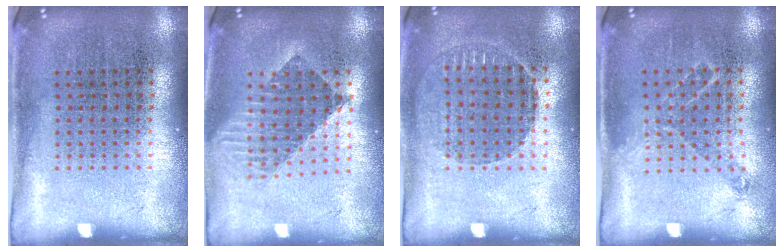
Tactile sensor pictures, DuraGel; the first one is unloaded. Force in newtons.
{"total": 1.5, "press": 1.3, "slide": 0.8}
{"total": 1.0, "press": 1.0, "slide": 0.1}
{"total": 1.0, "press": 0.9, "slide": 0.3}